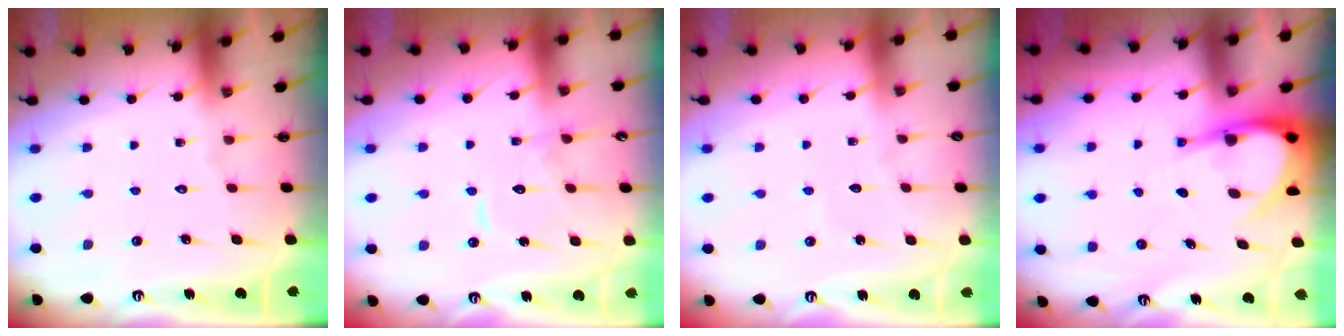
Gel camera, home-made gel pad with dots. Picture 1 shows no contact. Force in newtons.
{"total": 11.2, "press": 11.2, "slide": 0.9}
{"total": 2.0, "press": 2.0, "slide": 0.1}
{"total": 6.5, "press": 6.5, "slide": 0.8}